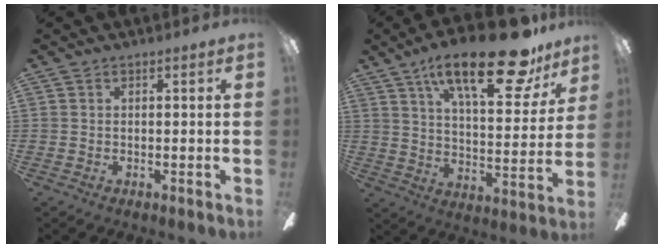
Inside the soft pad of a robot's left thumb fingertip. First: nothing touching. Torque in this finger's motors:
{"motor_torque": [0.34, 0.47, 1.53, -1.24, 0.46]}